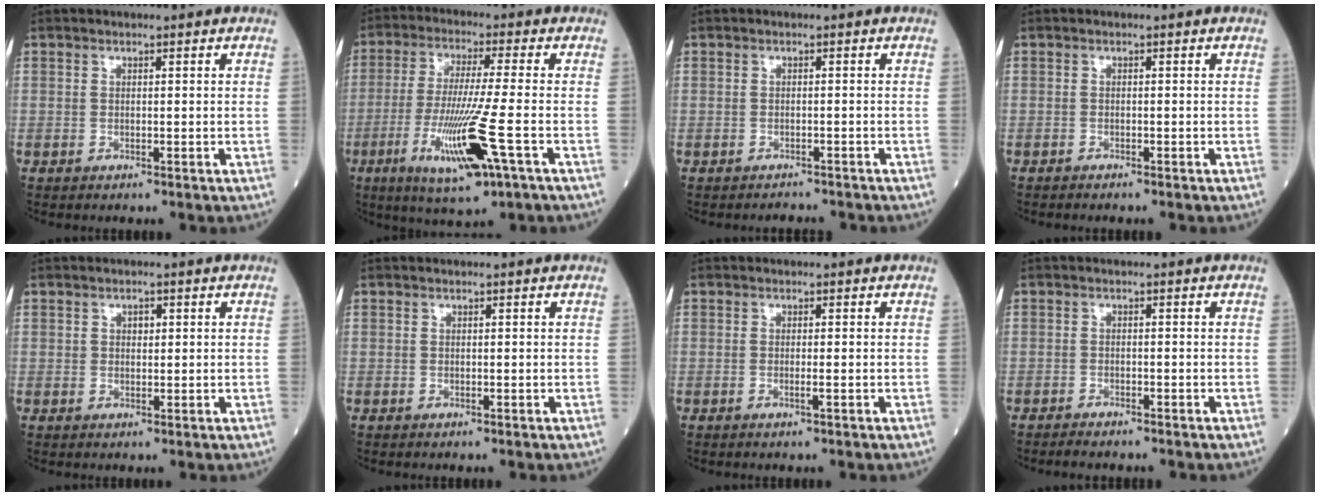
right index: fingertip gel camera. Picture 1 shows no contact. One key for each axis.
{"total": 12.7, "fx": -4.8, "fy": 0.0, "fz": 11.8, "tx": -0.240, "ty": -0.030, "tz": -0.084}
{"total": 1.6, "fx": -1.5, "fy": 0.3, "fz": -0.1, "tx": 0.002, "ty": -0.003, "tz": -0.020}
{"total": 1.0, "fx": -1.0, "fy": 0.1, "fz": 0.4, "tx": -0.006, "ty": 0.000, "tz": -0.013}
{"total": 1.4, "fx": 0.5, "fy": 1.0, "fz": 0.9, "tx": -0.012, "ty": -0.002, "tz": 0.007}
{"total": 0.0}
{"total": 0.9, "fx": -0.4, "fy": -0.2, "fz": 0.8, "tx": -0.017, "ty": -0.002, "tz": -0.006}
{"total": 2.3, "fx": -2.1, "fy": 0.4, "fz": 0.9, "tx": -0.017, "ty": -0.004, "tz": -0.031}